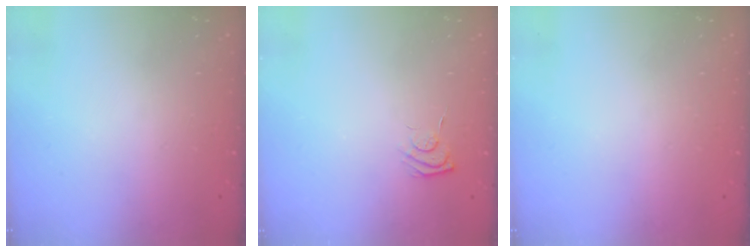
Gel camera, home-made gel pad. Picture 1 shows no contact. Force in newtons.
{"total": 4.9, "press": 4.7, "slide": 1.1}
{"total": 0.0}